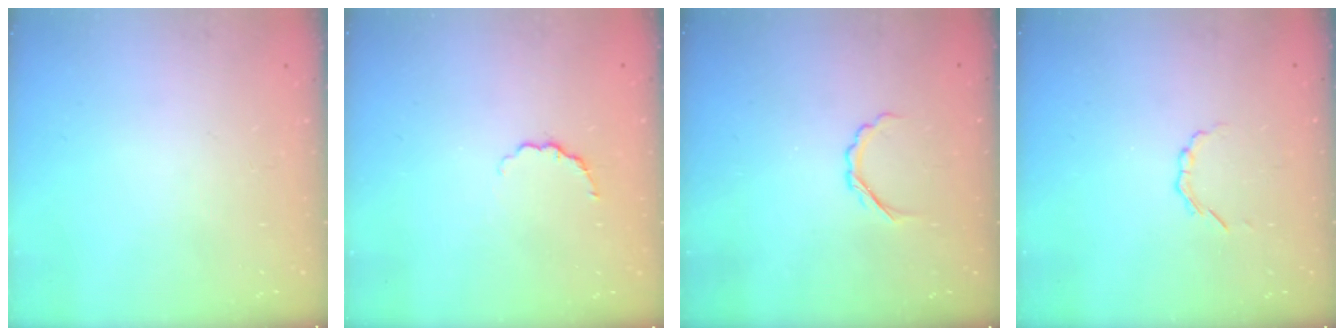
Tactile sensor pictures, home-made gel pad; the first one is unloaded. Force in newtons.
{"total": 3.3, "press": 3.1, "slide": 1.0}
{"total": 2.9, "press": 2.8, "slide": 0.9}
{"total": 3.2, "press": 3.1, "slide": 0.7}